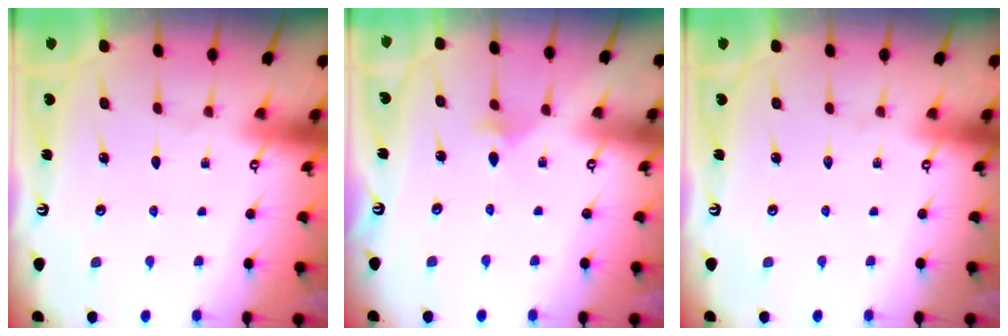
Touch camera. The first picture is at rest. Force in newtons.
{"total": 2.6, "press": 2.6, "slide": 0.6}
{"total": 0.0}